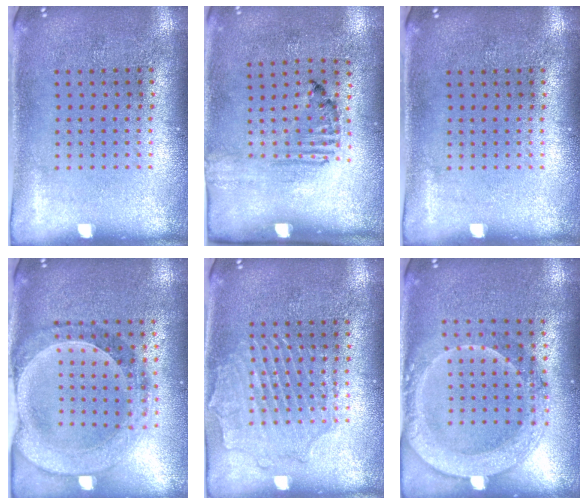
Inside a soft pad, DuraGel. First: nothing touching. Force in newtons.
{"total": 1.7, "press": 1.0, "slide": 1.3}
{"total": 0.0}
{"total": 1.5, "press": 1.5, "slide": 0.4}
{"total": 2.1, "press": 2.1, "slide": 0.2}
{"total": 2.0, "press": 1.8, "slide": 0.9}